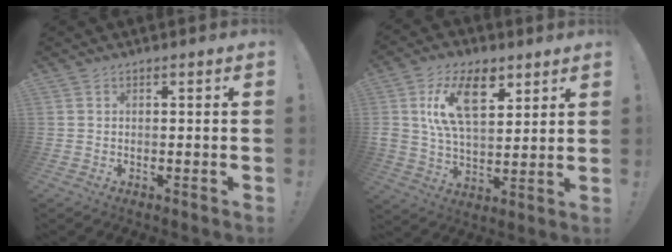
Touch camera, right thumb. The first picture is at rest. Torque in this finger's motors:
{"motor_torque": [1.52, 1.77, 0.25, 0.17, 0.50]}